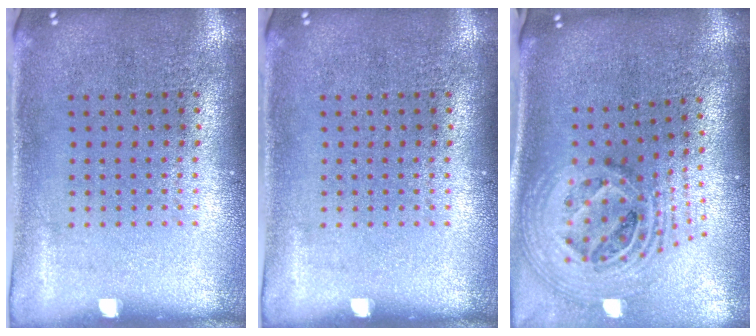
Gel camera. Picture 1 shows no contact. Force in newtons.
{"total": 0.0}
{"total": 2.7, "press": 1.9, "slide": 1.9}